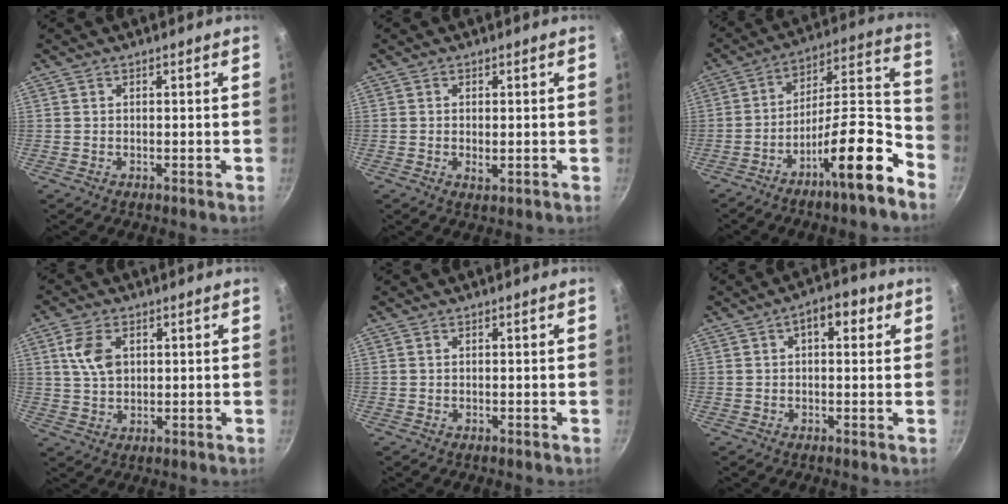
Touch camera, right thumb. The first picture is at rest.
{"total": 1.7, "force": [-0.1, 0.9, 1.5], "torque": [-0.025, -0.003, -0.001]}
{"total": 16.3, "force": [-9.7, 3.4, 12.6], "torque": [-0.169, 0.091, -0.165]}
{"total": 7.1, "force": [2.0, 4.8, 4.9], "torque": [-0.082, -0.002, 0.036]}
{"total": 0.0}
{"total": 6.2, "force": [2.2, 3.3, 4.8], "torque": [-0.047, 0.008, 0.021]}